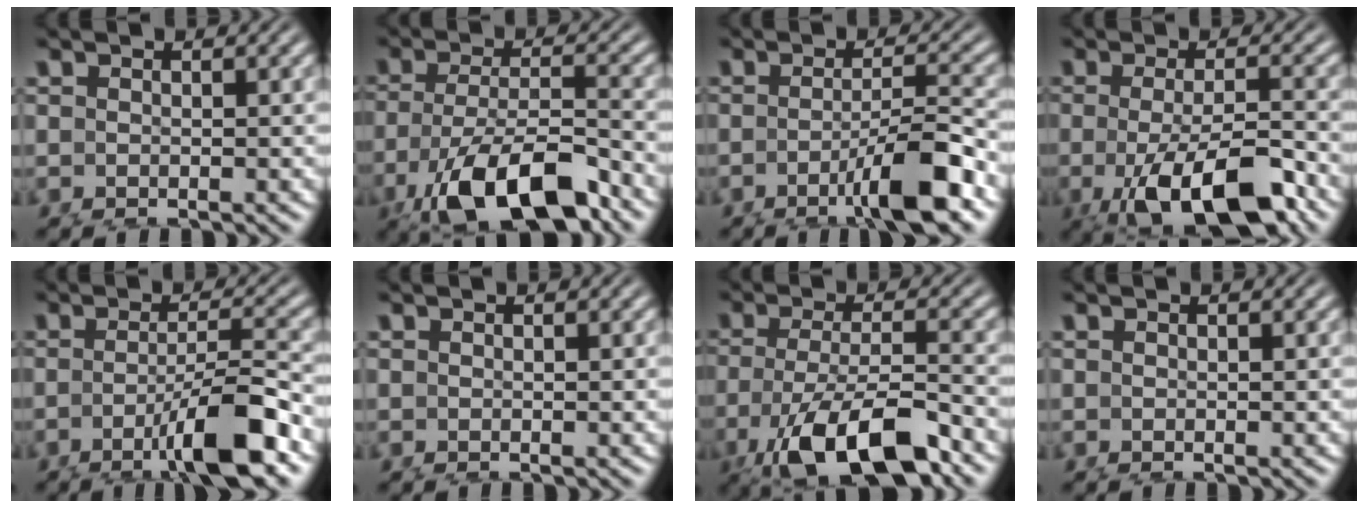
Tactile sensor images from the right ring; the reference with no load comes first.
{"total": 6.2, "force": [-3.0, 2.8, 4.6], "torque": [-0.092, -0.037, -0.024]}
{"total": 4.3, "force": [-2.1, 0.2, 3.8], "torque": [-0.059, -0.010, -0.027]}
{"total": 7.5, "force": [-4.1, 2.8, 5.7], "torque": [-0.107, -0.036, -0.037]}
{"total": 5.1, "force": [-2.5, 0.5, 4.4], "torque": [-0.069, -0.012, -0.029]}
{"total": 0.0}
{"total": 5.7, "force": [-2.8, 2.1, 4.5], "torque": [-0.096, -0.036, -0.018]}
{"total": 0.0}